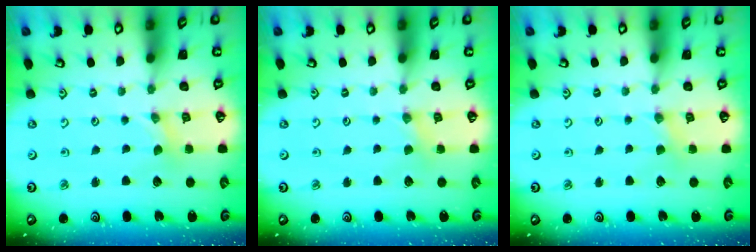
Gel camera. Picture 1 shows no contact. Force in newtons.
{"total": 2.3, "press": 2.3, "slide": 0.4}
{"total": 2.3, "press": 2.3, "slide": 0.4}